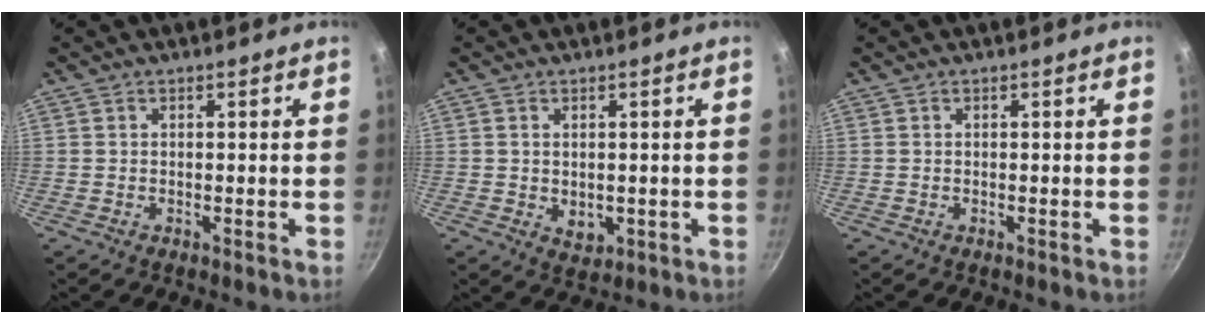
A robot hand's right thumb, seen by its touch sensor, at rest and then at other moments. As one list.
[{"total": 3.3, "force": [0.0, 2.5, 2.2], "torque": [-0.031, -0.009, 0.005]}, {"total": 0.0}]